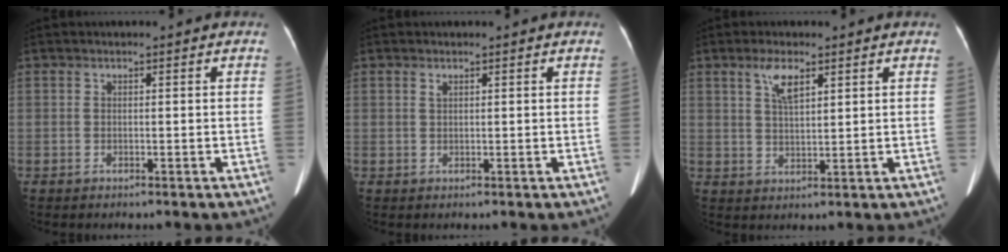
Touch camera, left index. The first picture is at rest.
{"total": 0.6, "force": [0.4, 0.1, 0.5], "torque": [-0.015, 0.003, 0.012]}
{"total": 4.2, "force": [2.4, 0.9, 3.4], "torque": [-0.067, 0.004, 0.048]}